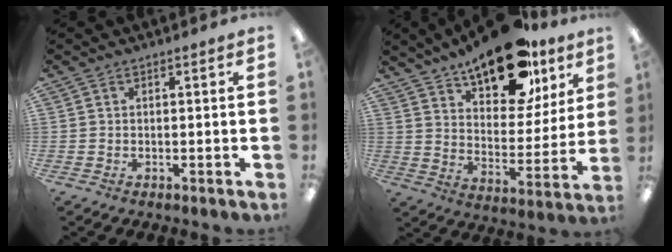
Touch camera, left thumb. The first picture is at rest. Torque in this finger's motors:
{"motor_torque": [0.64, 0.72, 1.29, -1.48, 0.13]}